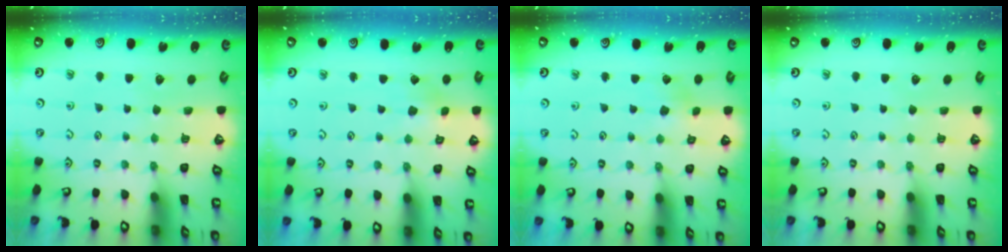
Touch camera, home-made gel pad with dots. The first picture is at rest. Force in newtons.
{"total": 2.6, "press": 2.5, "slide": 0.4}
{"total": 3.1, "press": 3.1, "slide": 0.5}
{"total": 0.0}